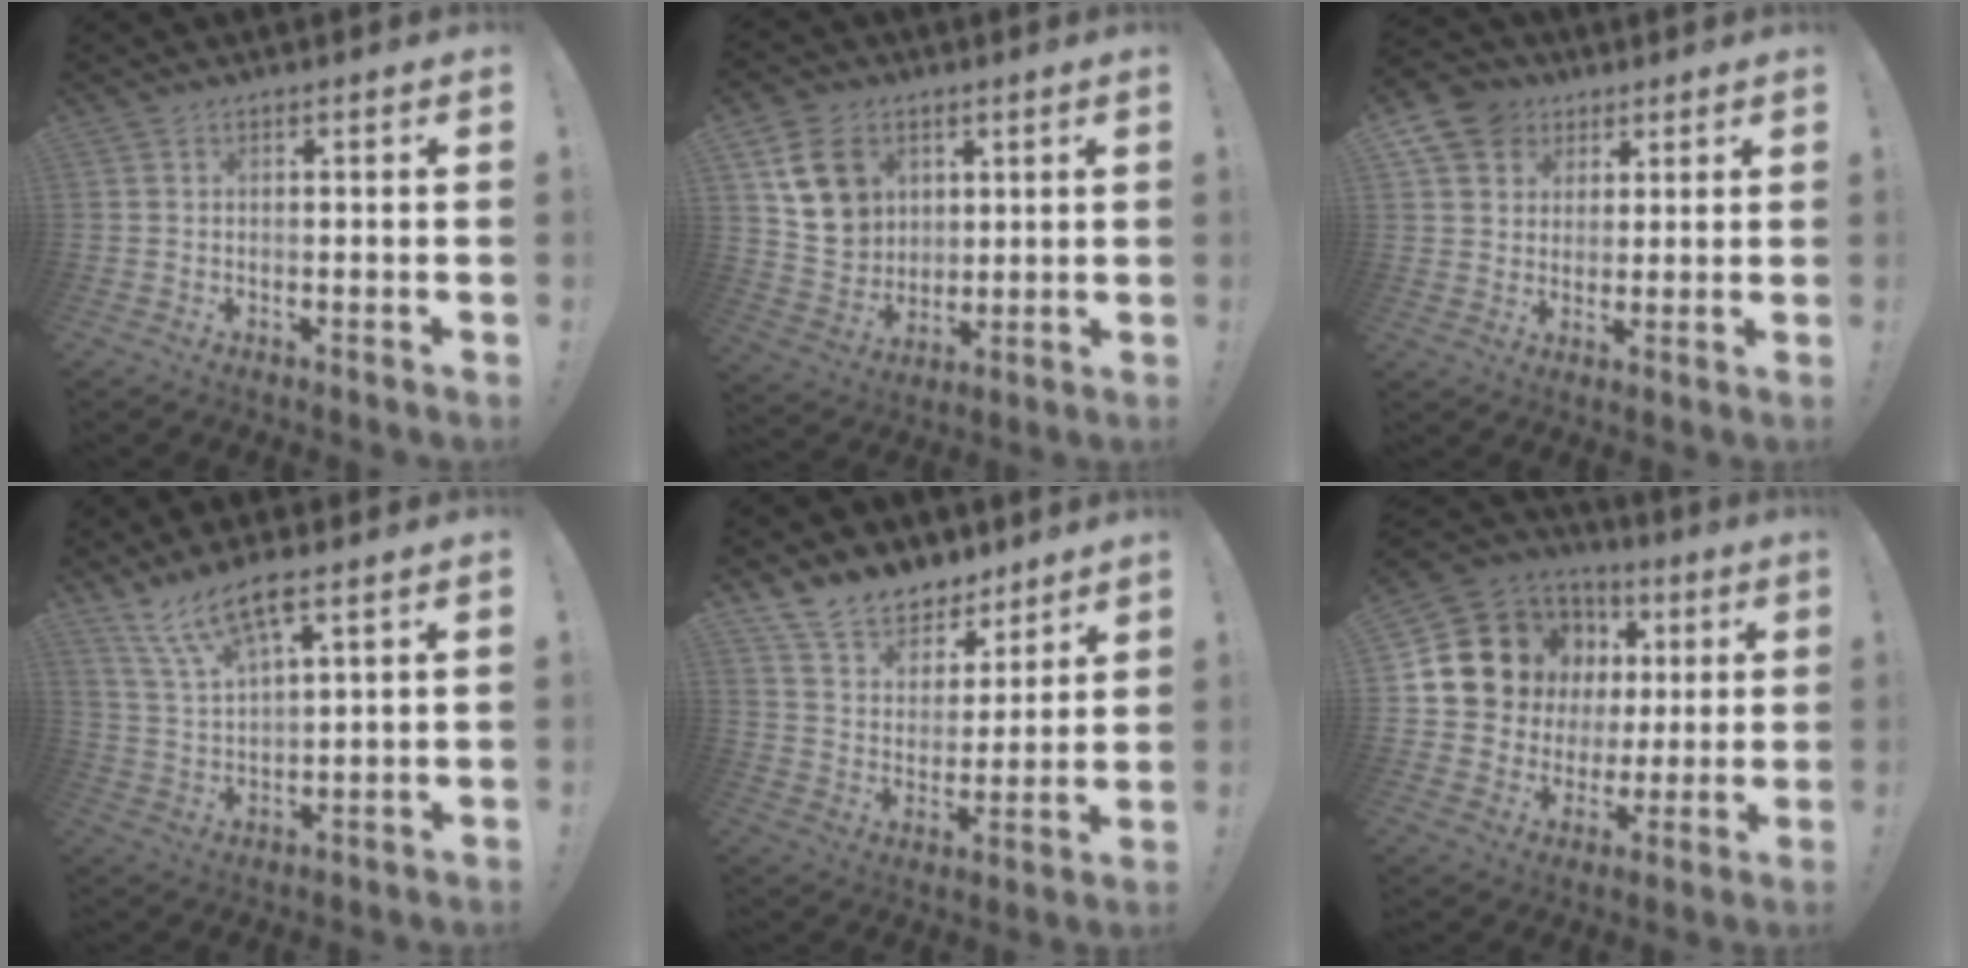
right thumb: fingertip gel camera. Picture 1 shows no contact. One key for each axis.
{"total": 12.7, "fx": 5.7, "fy": 10.2, "fz": 5.1, "tx": -0.081, "ty": -0.016, "tz": 0.118}
{"total": 10.1, "fx": 4.9, "fy": 8.3, "fz": 3.0, "tx": -0.049, "ty": -0.022, "tz": 0.099}
{"total": 11.2, "fx": 7.8, "fy": 3.1, "fz": 7.4, "tx": -0.141, "ty": -0.031, "tz": 0.141}
{"total": 12.5, "fx": 10.0, "fy": 6.5, "fz": 3.5, "tx": -0.068, "ty": -0.077, "tz": 0.190}
{"total": 12.5, "fx": 4.7, "fy": 10.8, "fz": 4.3, "tx": -0.075, "ty": -0.030, "tz": 0.110}